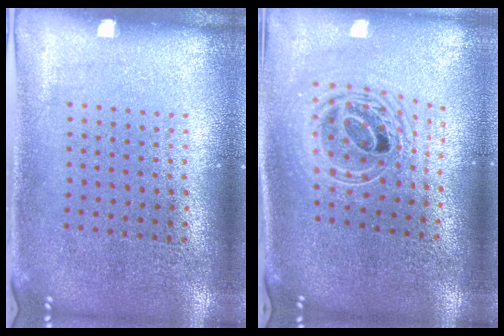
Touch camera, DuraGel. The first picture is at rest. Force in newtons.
{"total": 2.2, "press": 1.7, "slide": 1.5}